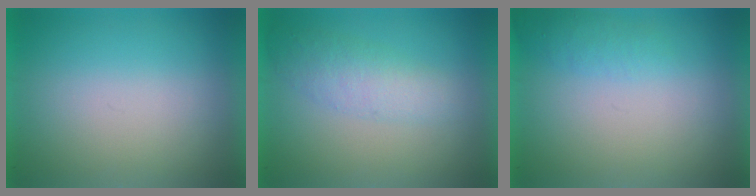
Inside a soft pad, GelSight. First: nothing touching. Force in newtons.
{"total": 2.2}
{"total": 1.3}